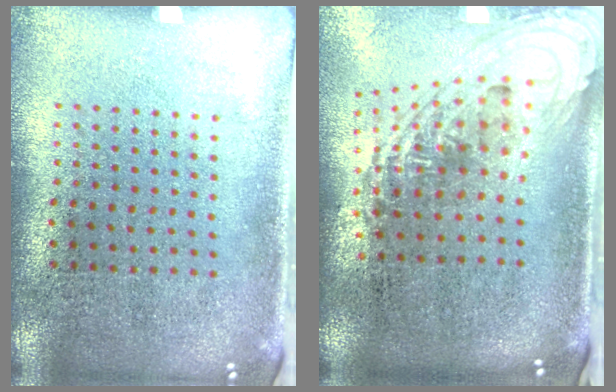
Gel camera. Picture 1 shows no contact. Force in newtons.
{"total": 1.8, "press": 1.4, "slide": 1.2}